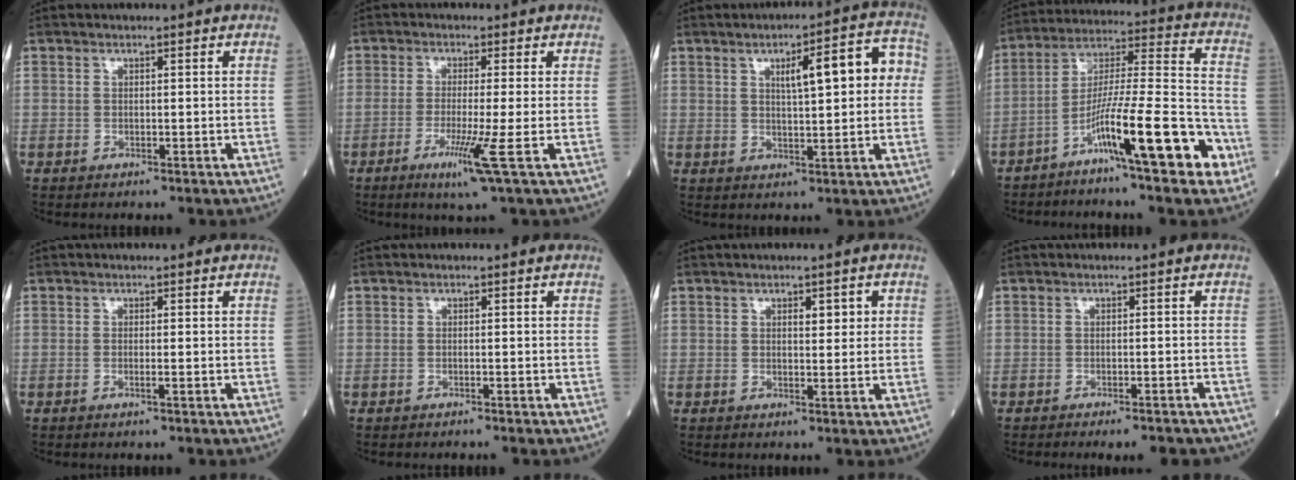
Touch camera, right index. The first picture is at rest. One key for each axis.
{"total": 5.6, "fx": -2.2, "fy": -1.4, "fz": 5.0, "tx": -0.094, "ty": -0.020, "tz": -0.041}
{"total": 9.2, "fx": 1.9, "fy": 1.9, "fz": 8.8, "tx": -0.122, "ty": 0.029, "tz": 0.027}
{"total": 15.9, "fx": -8.1, "fy": 1.2, "fz": 13.5, "tx": -0.226, "ty": 0.007, "tz": -0.137}
{"total": 0.6, "fx": -0.3, "fy": -0.1, "fz": 0.6, "tx": -0.013, "ty": 0.001, "tz": -0.003}
{"total": 1.1, "fx": -1.0, "fy": -0.1, "fz": 0.4, "tx": -0.009, "ty": 0.001, "tz": -0.014}
{"total": 2.3, "fx": 0.8, "fy": 1.0, "fz": 1.9, "tx": -0.023, "ty": 0.001, "tz": 0.011}
{"total": 5.7, "fx": -5.0, "fy": 1.2, "fz": 2.5, "tx": -0.019, "ty": -0.001, "tz": -0.064}